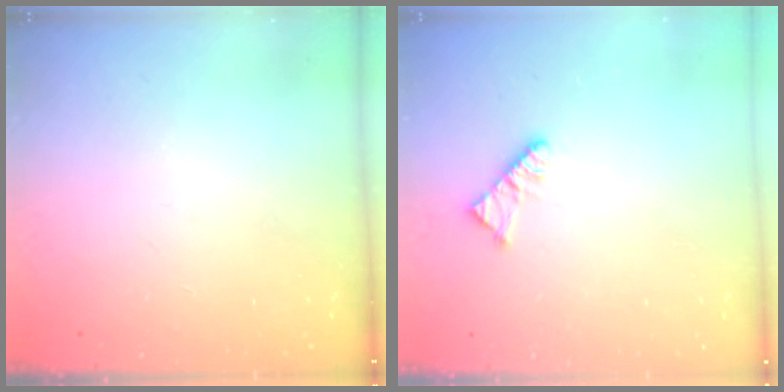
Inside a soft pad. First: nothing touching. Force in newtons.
{"total": 5.2, "press": 5.2, "slide": 0.6}